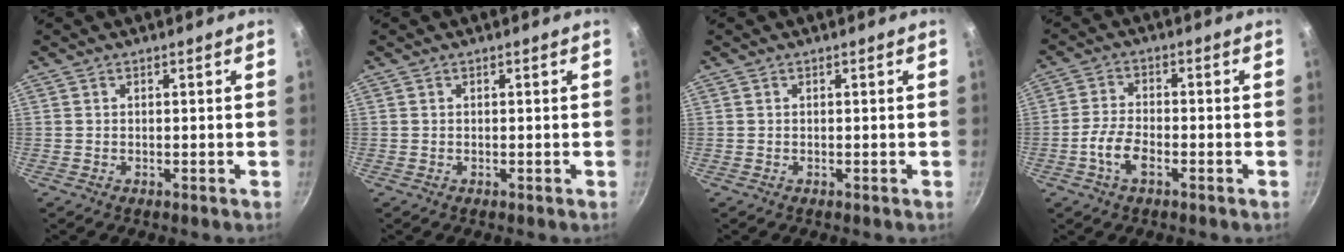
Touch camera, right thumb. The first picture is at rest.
{"total": 0.0}
{"total": 0.0}
{"total": 5.7, "force": [-2.3, 2.7, 4.4], "torque": [-0.092, 0.019, -0.051]}